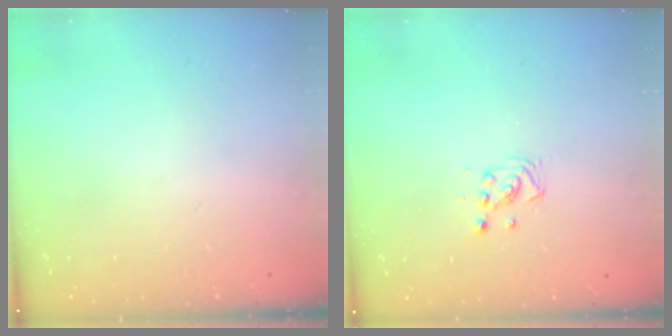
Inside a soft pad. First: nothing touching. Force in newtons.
{"total": 3.6, "press": 3.6, "slide": 0.3}